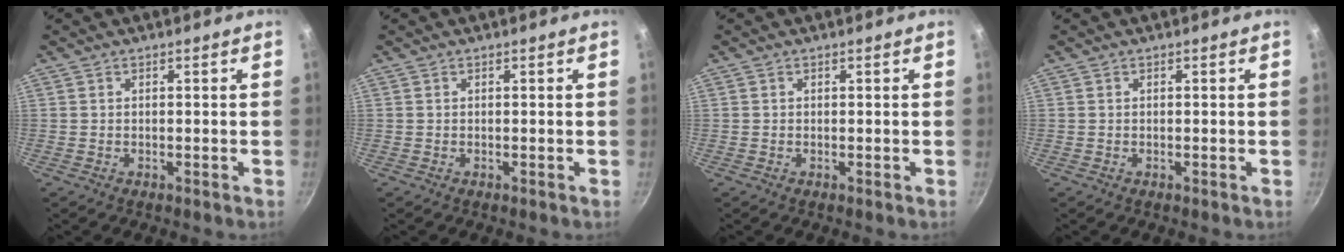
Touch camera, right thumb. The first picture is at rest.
{"total": 0.0}
{"total": 0.0}
{"total": 0.0}